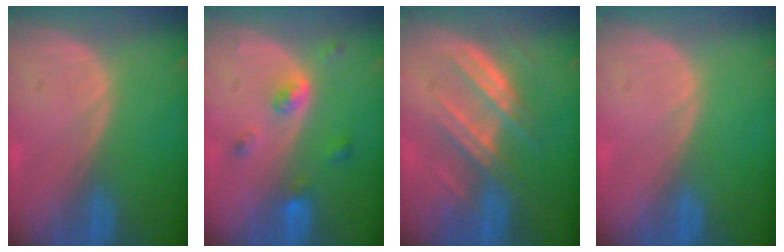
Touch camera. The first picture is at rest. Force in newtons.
{"total": 4.3, "press": 3.9, "slide": 1.8}
{"total": 7.0, "press": 6.9, "slide": 1.4}
{"total": 0.0}